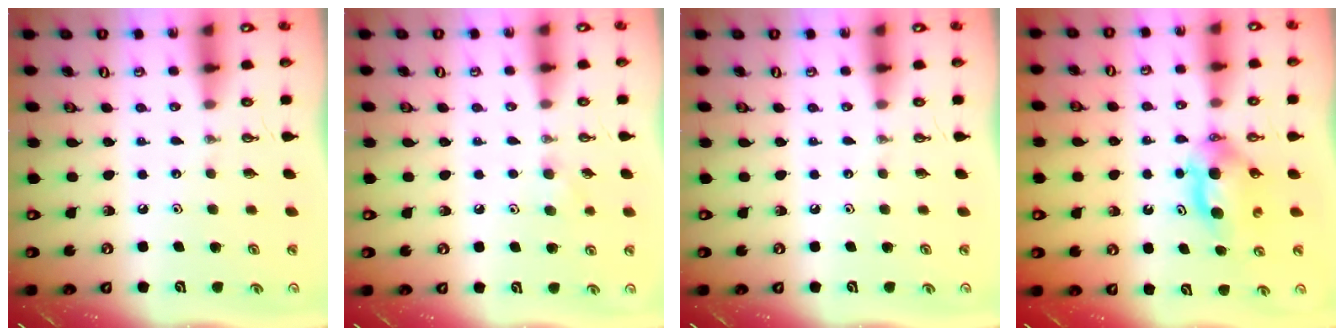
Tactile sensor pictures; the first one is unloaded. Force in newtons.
{"total": 5.1, "press": 4.6, "slide": 2.2}
{"total": 0.0}
{"total": 5.8, "press": 5.7, "slide": 1.2}